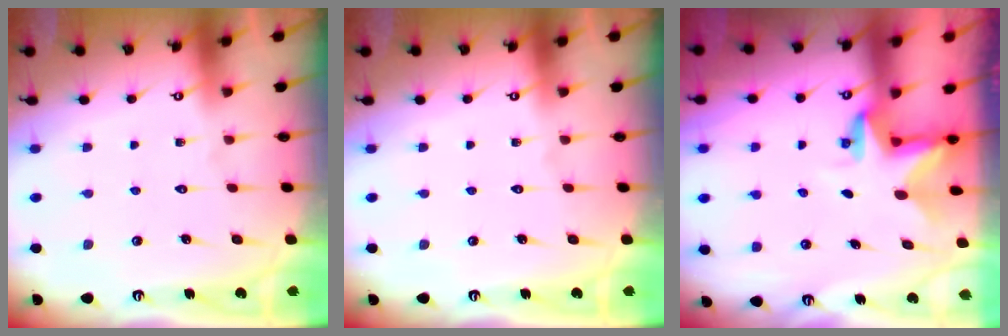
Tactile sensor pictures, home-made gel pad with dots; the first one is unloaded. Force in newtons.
{"total": 0.0}
{"total": 2.8, "press": 2.8, "slide": 0.2}